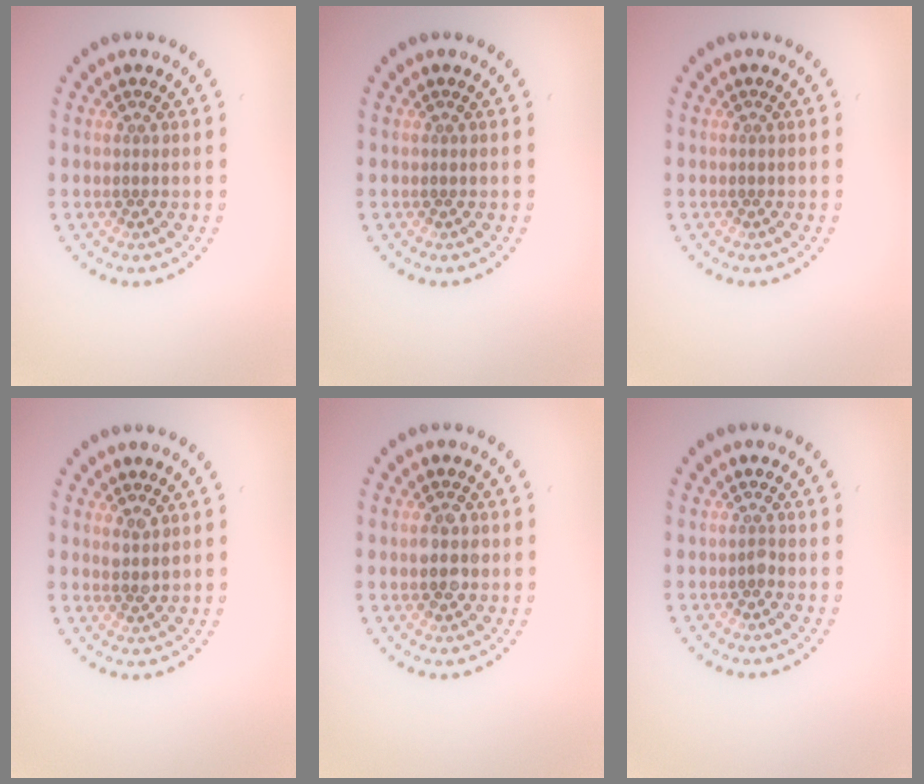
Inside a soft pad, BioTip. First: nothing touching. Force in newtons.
{"total": 0.0}
{"total": 0.0}
{"total": 1.4, "press": 1.2, "slide": 0.7}
{"total": 2.8, "press": 2.8, "slide": 0.2}
{"total": 0.5, "press": 0.5, "slide": 0.3}